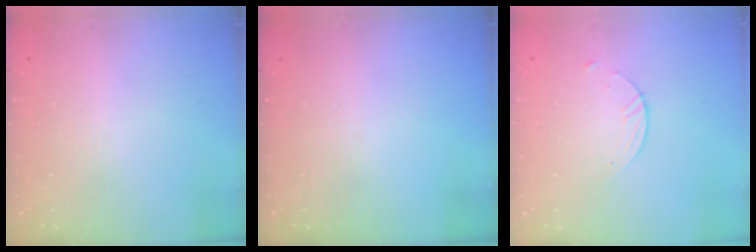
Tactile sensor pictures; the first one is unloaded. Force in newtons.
{"total": 0.0}
{"total": 2.1, "press": 2.1, "slide": 0.2}